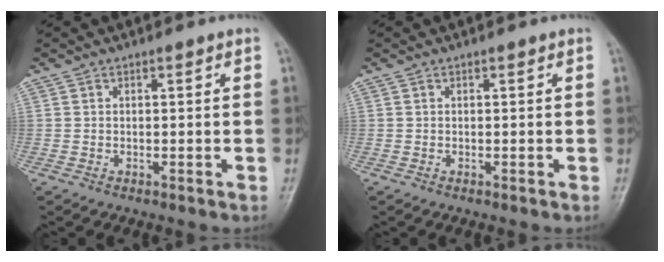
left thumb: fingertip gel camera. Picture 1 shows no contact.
{"total": 0.0}